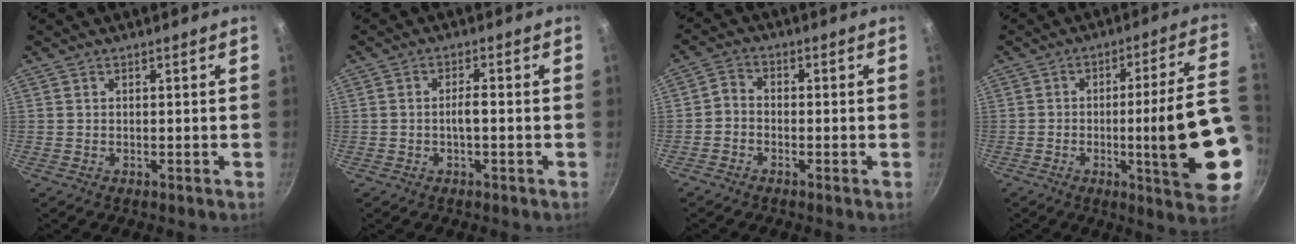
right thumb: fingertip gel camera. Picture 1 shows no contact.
{"total": 2.5, "force": [-0.6, 0.7, 2.3], "torque": [-0.042, 0.015, -0.012]}
{"total": 2.6, "force": [-1.4, 1.8, 1.2], "torque": [-0.029, 0.020, -0.038]}
{"total": 20.5, "force": [-4.3, 3.4, 19.8], "torque": [-0.254, 0.018, -0.054]}